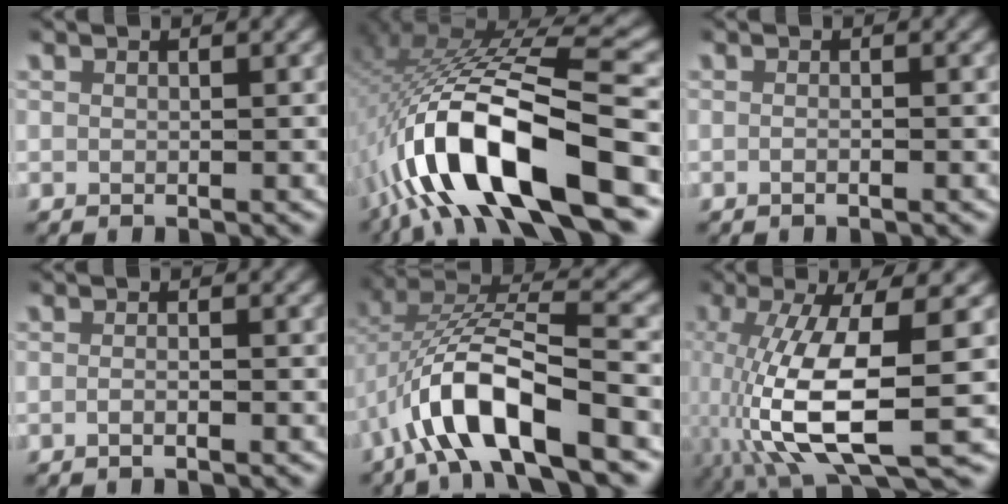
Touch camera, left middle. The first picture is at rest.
{"total": 13.1, "force": [-2.9, 5.1, 11.8], "torque": [-0.230, -0.001, -0.038]}
{"total": 0.6, "force": [-0.4, -0.2, 0.4], "torque": [-0.010, 0.001, -0.008]}
{"total": 0.9, "force": [-0.6, -0.2, 0.6], "torque": [-0.015, 0.000, -0.013]}
{"total": 8.0, "force": [-2.2, 3.7, 6.8], "torque": [-0.144, -0.015, -0.030]}
{"total": 9.8, "force": [-2.5, 3.2, 8.9], "torque": [-0.182, -0.033, -0.015]}